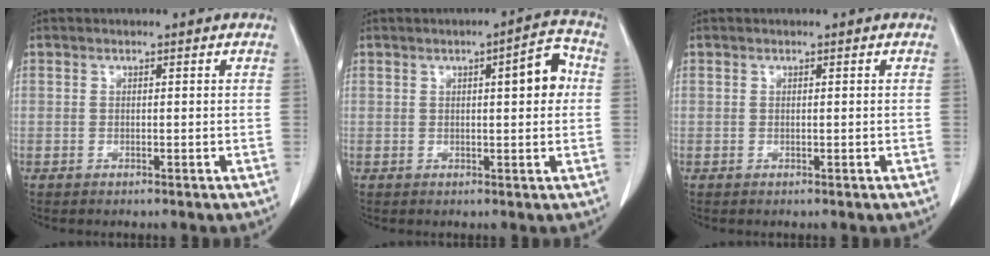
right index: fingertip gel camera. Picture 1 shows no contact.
{"total": 5.5, "force": [0.9, 1.3, 5.2], "torque": [-0.070, 0.015, 0.009]}
{"total": 0.0}